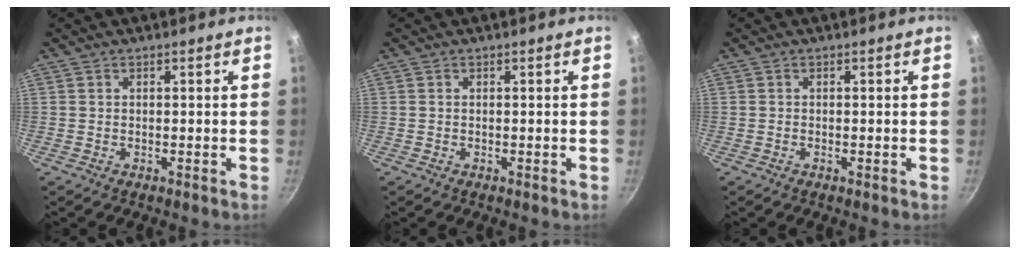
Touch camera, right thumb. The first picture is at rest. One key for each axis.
{"total": 0.0}
{"total": 0.0}